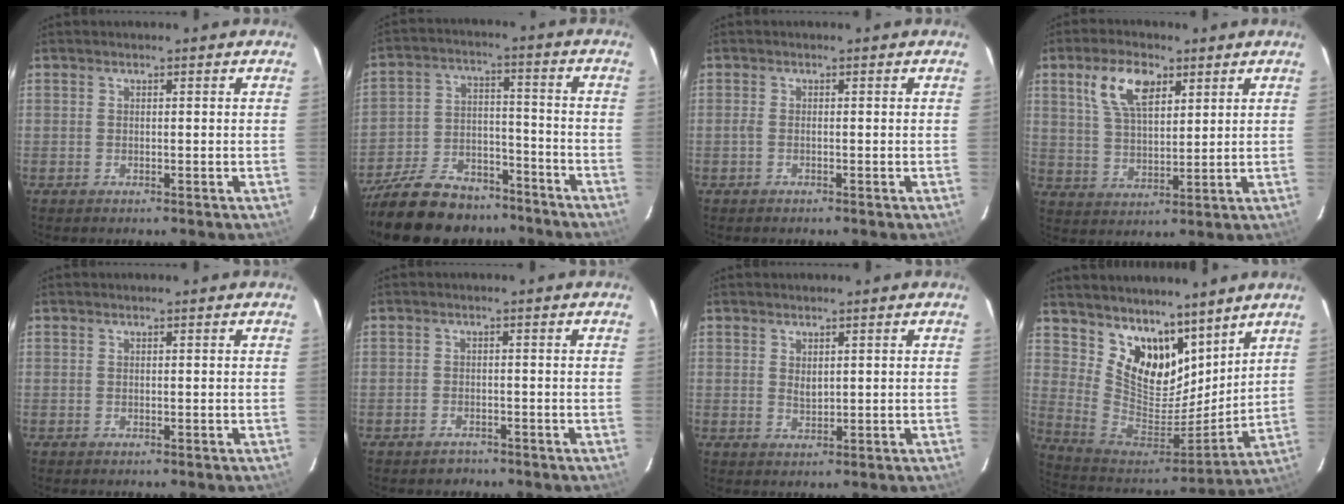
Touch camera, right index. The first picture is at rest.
{"total": 21.5, "force": [-17.2, 9.7, 8.4], "torque": [-0.198, 0.017, -0.259]}
{"total": 0.7, "force": [-0.2, 0.2, 0.6], "torque": [-0.013, 0.002, -0.006]}
{"total": 9.6, "force": [4.7, 4.6, 6.9], "torque": [-0.135, 0.017, 0.092]}
{"total": 0.0}
{"total": 2.7, "force": [-2.0, 1.8, 0.2], "torque": [-0.012, 0.007, -0.030]}
{"total": 1.9, "force": [1.0, 1.1, 1.2], "torque": [-0.018, 0.000, 0.019]}
{"total": 16.4, "force": [11.6, 9.1, 7.3], "torque": [-0.151, -0.018, 0.220]}